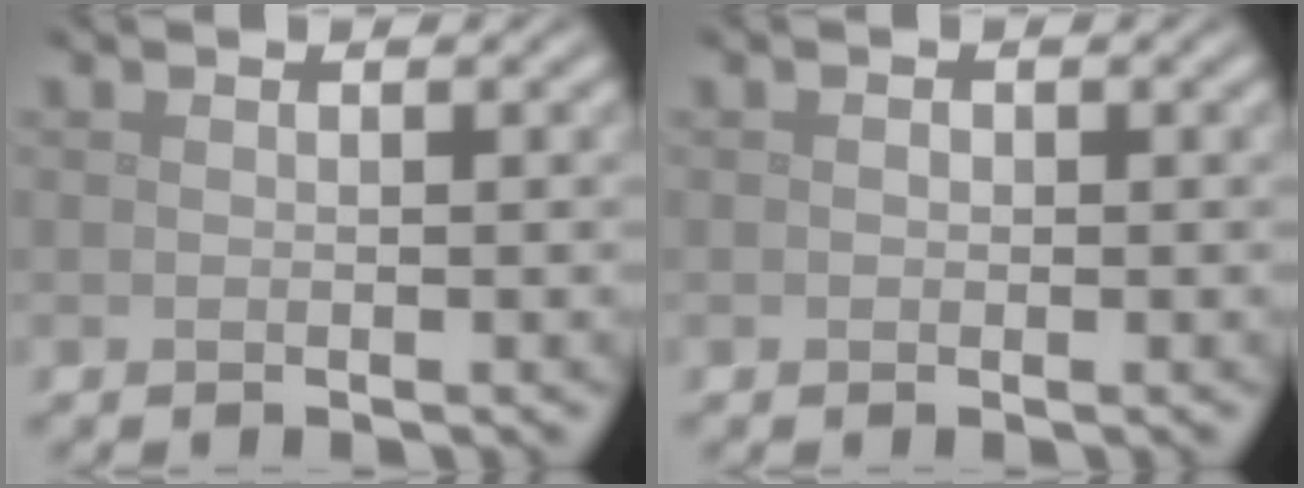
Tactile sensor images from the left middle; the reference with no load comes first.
{"total": 0.5, "force": [0.0, 0.5, 0.2], "torque": [-0.002, -0.003, -0.001]}